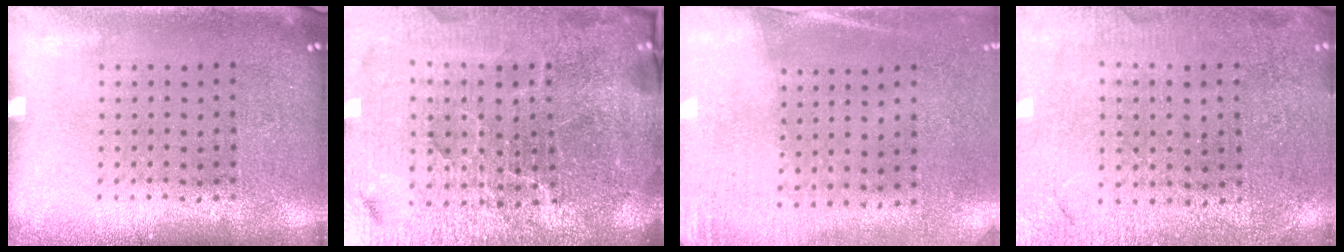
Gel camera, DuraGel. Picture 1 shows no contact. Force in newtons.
{"total": 6.9, "press": 6.0, "slide": 3.4}
{"total": 2.6, "press": 2.2, "slide": 1.3}
{"total": 0.5, "press": 0.5, "slide": 0.2}